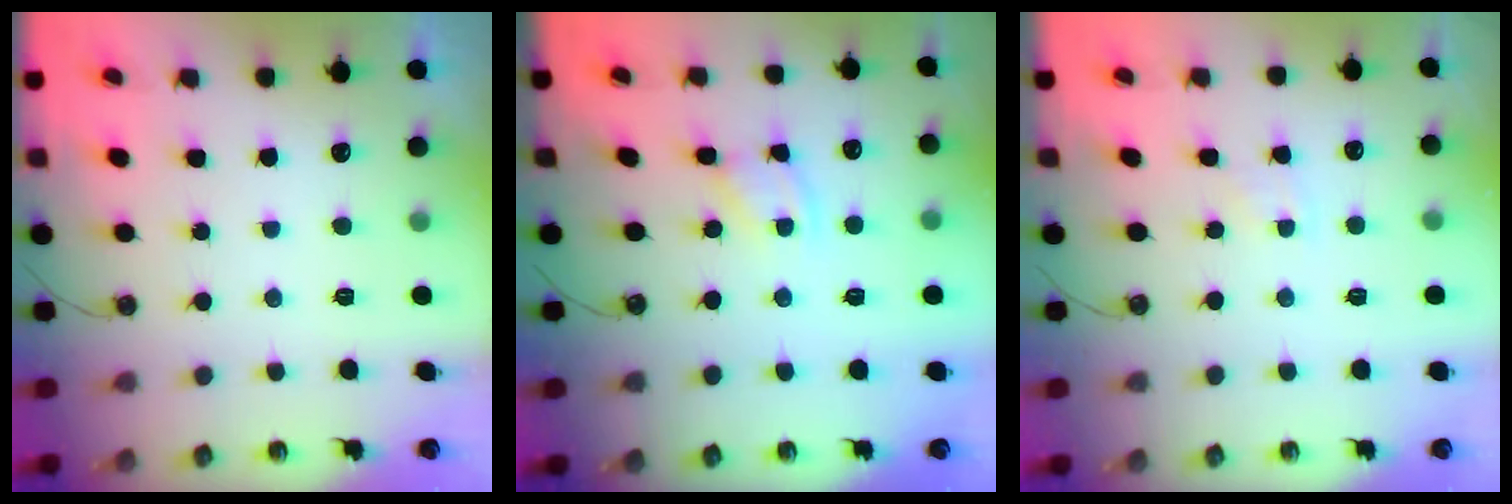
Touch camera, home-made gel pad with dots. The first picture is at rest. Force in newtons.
{"total": 3.2, "press": 3.2, "slide": 0.1}
{"total": 2.7, "press": 2.7, "slide": 0.4}